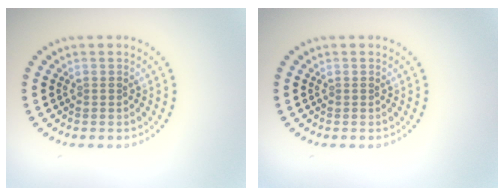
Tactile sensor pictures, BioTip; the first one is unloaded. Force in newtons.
{"total": 0.0}